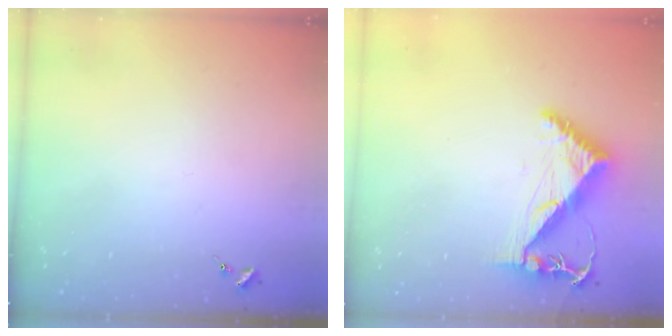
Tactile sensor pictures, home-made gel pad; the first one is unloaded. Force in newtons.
{"total": 6.8, "press": 6.8, "slide": 0.9}